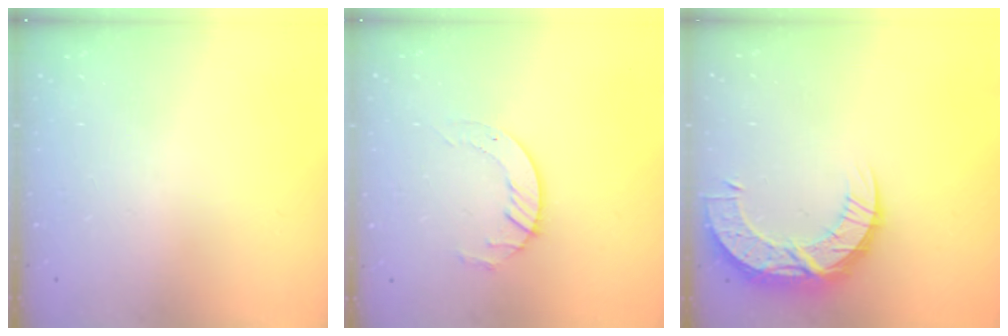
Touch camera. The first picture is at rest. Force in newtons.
{"total": 5.7, "press": 5.7, "slide": 0.4}
{"total": 12.8, "press": 12.8, "slide": 0.9}